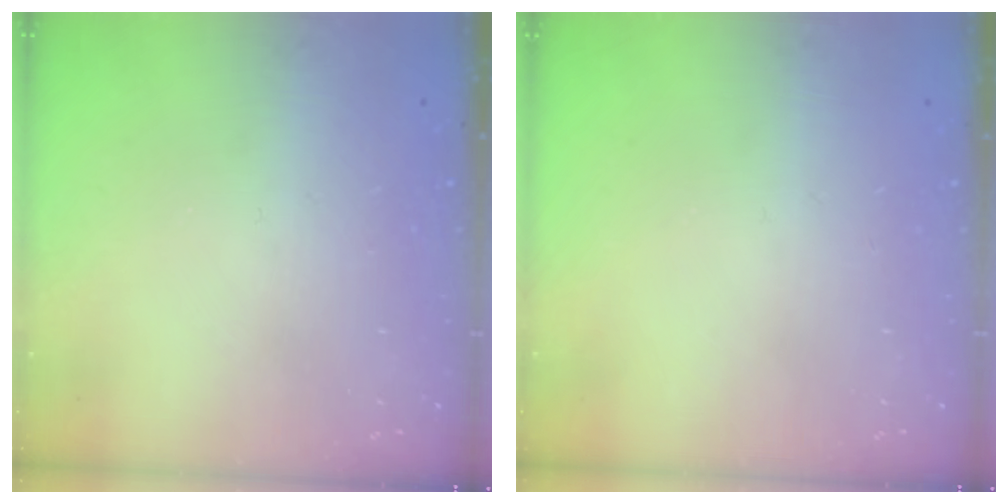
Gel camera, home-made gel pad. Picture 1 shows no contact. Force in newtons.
{"total": 0.0}